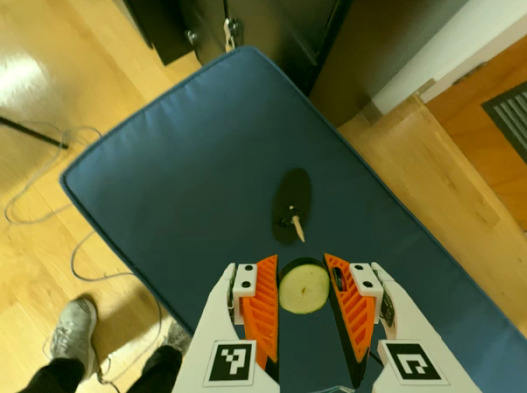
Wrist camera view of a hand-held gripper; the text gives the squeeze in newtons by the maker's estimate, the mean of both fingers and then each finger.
{"total": 10.3, "left": 10.1, "right": 10.4}